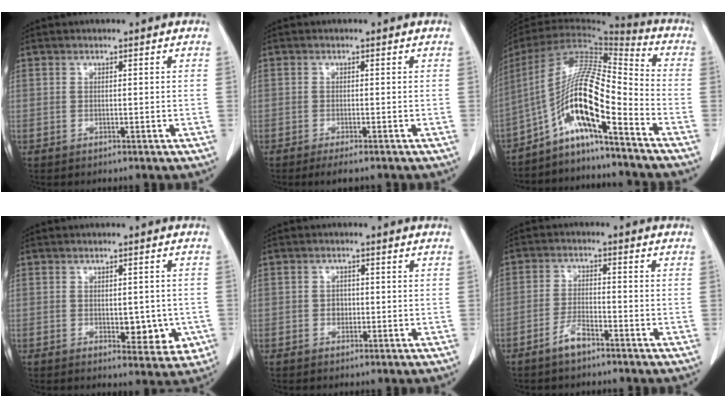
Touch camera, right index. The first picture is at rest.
{"total": 3.5, "force": [-2.8, 0.4, 2.1], "torque": [-0.023, -0.007, -0.041]}
{"total": 14.5, "force": [-7.6, 1.2, 12.3], "torque": [-0.227, 0.021, -0.139]}
{"total": 6.3, "force": [-1.3, 3.2, 5.3], "torque": [-0.051, -0.003, -0.008]}
{"total": 1.6, "force": [-0.3, 1.4, 0.7], "torque": [-0.008, 0.006, -0.004]}
{"total": 3.7, "force": [-2.8, 0.9, 2.3], "torque": [-0.047, 0.002, -0.054]}